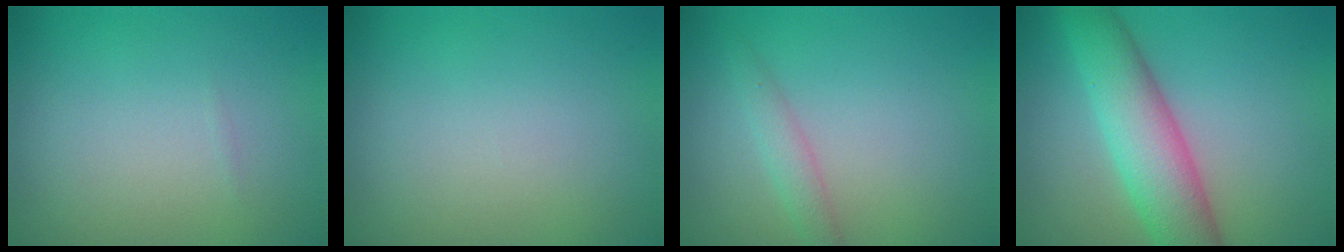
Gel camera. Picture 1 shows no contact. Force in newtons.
{"total": 0.0}
{"total": 1.6, "press": 1.6, "slide": 0.1}
{"total": 6.9, "press": 6.9, "slide": 0.1}